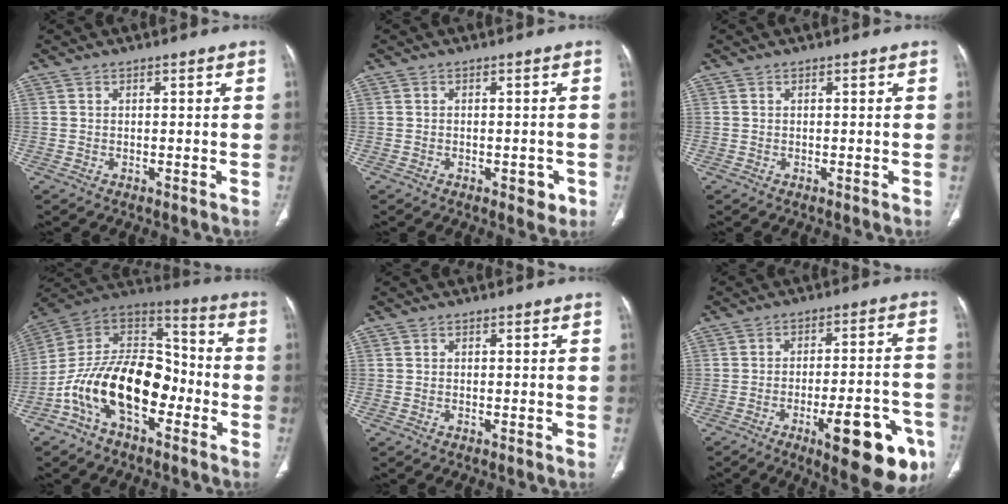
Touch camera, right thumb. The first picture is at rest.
{"total": 3.0, "force": [-1.3, 1.7, 2.2], "torque": [-0.015, 0.003, -0.011]}
{"total": 0.0}
{"total": 19.8, "force": [-6.7, 11.4, 14.8], "torque": [-0.229, 0.073, -0.123]}
{"total": 0.0}
{"total": 20.0, "force": [-9.0, 6.2, 16.7], "torque": [-0.174, 0.041, -0.114]}